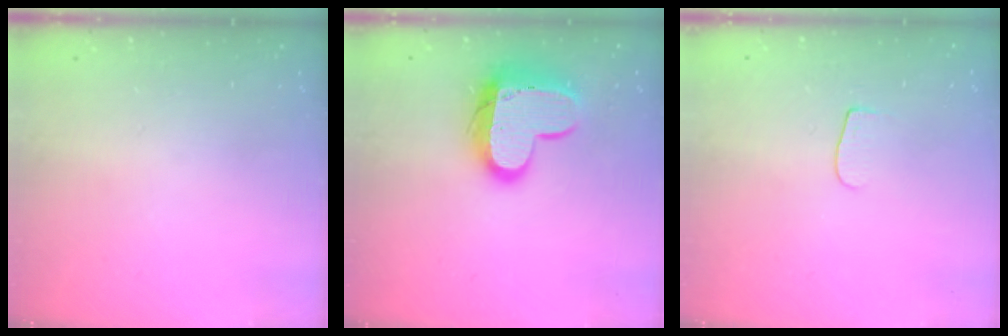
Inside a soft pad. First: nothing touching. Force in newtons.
{"total": 14.4, "press": 14.4, "slide": 1.1}
{"total": 3.8, "press": 3.8, "slide": 0.5}